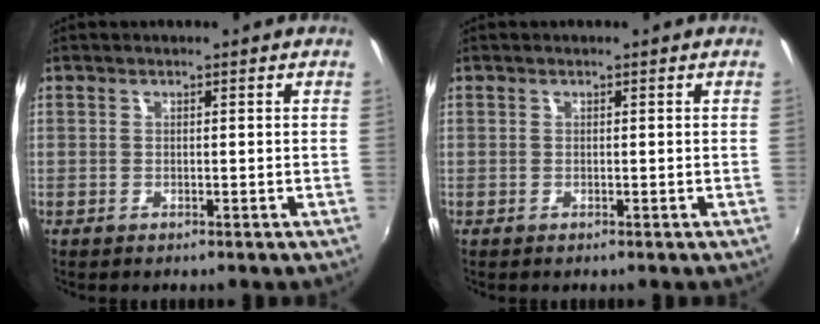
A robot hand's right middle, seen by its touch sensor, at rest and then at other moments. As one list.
[{"total": 0.0}]